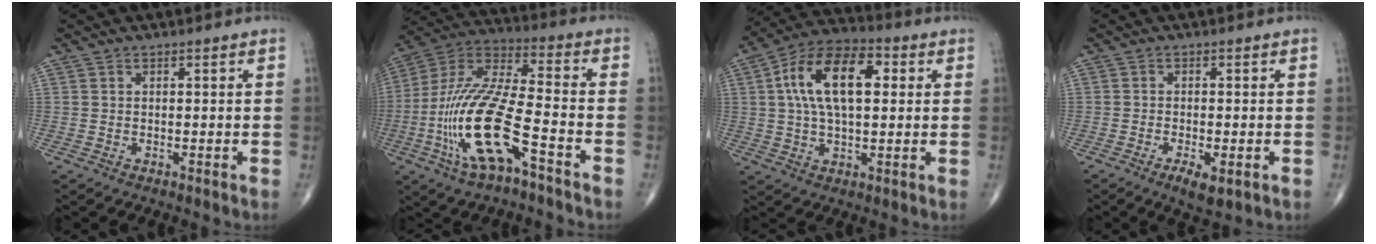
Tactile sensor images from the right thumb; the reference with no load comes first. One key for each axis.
{"total": 20.0, "fx": -7.3, "fy": 6.1, "fz": 17.6, "tx": -0.377, "ty": 0.042, "tz": -0.130}
{"total": 15.6, "fx": 3.1, "fy": 8.0, "fz": 13.0, "tx": -0.225, "ty": 0.024, "tz": 0.048}
{"total": 4.4, "fx": -1.9, "fy": 1.5, "fz": 3.7, "tx": -0.061, "ty": -0.006, "tz": -0.027}